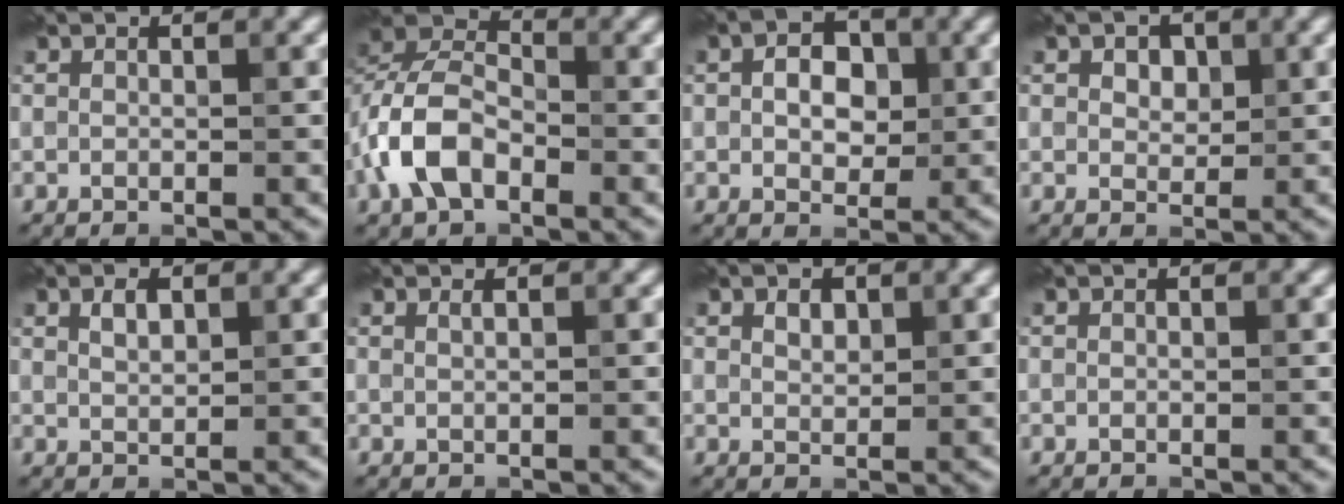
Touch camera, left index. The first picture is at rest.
{"total": 6.3, "force": [-2.5, 3.9, 4.2], "torque": [-0.091, 0.009, -0.058]}
{"total": 3.5, "force": [0.4, 2.4, 2.5], "torque": [-0.040, 0.003, -0.001]}
{"total": 2.2, "force": [1.1, 1.4, 1.2], "torque": [-0.018, 0.003, 0.011]}
{"total": 1.4, "force": [0.9, 0.5, 0.9], "torque": [-0.017, 0.001, 0.018]}
{"total": 0.6, "force": [0.4, 0.0, 0.4], "torque": [-0.010, 0.001, 0.008]}
{"total": 1.2, "force": [0.9, 0.6, 0.6], "torque": [-0.009, 0.000, 0.015]}
{"total": 0.0}